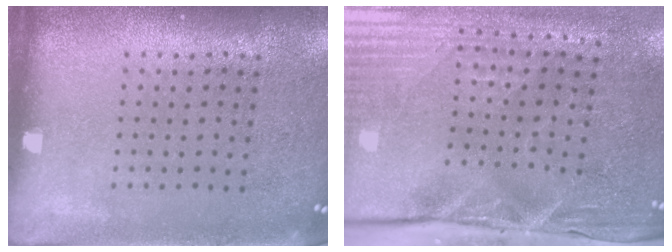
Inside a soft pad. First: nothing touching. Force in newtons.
{"total": 4.8, "press": 4.0, "slide": 2.5}